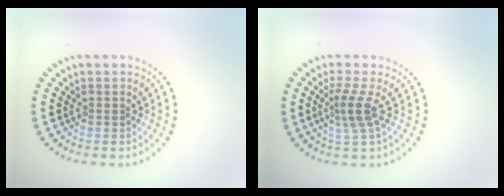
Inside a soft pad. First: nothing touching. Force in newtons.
{"total": 2.6, "press": 1.8, "slide": 1.8}